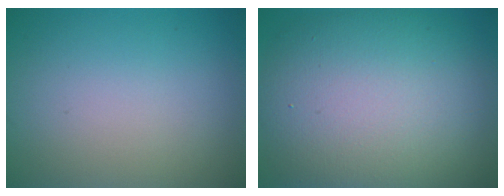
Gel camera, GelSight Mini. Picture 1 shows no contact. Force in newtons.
{"total": 13.4, "press": 13.4, "slide": 0.4}